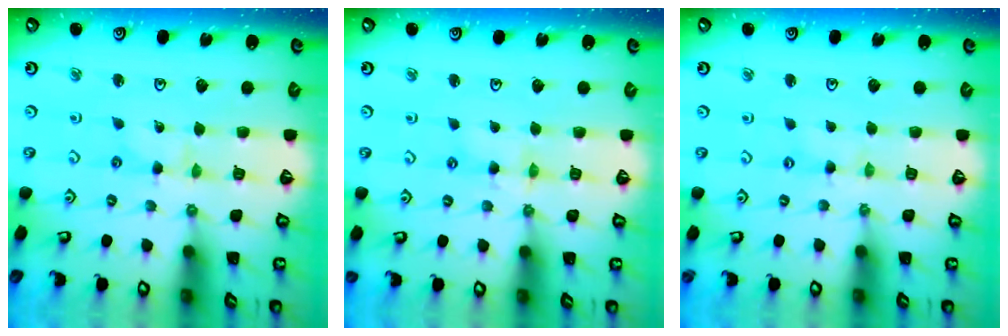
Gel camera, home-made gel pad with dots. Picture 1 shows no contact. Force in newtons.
{"total": 2.5, "press": 2.5, "slide": 0.2}
{"total": 0.0}